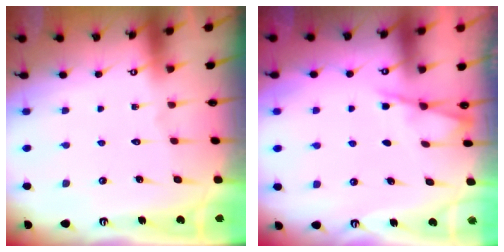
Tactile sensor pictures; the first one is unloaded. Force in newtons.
{"total": 4.6, "press": 4.6, "slide": 0.5}